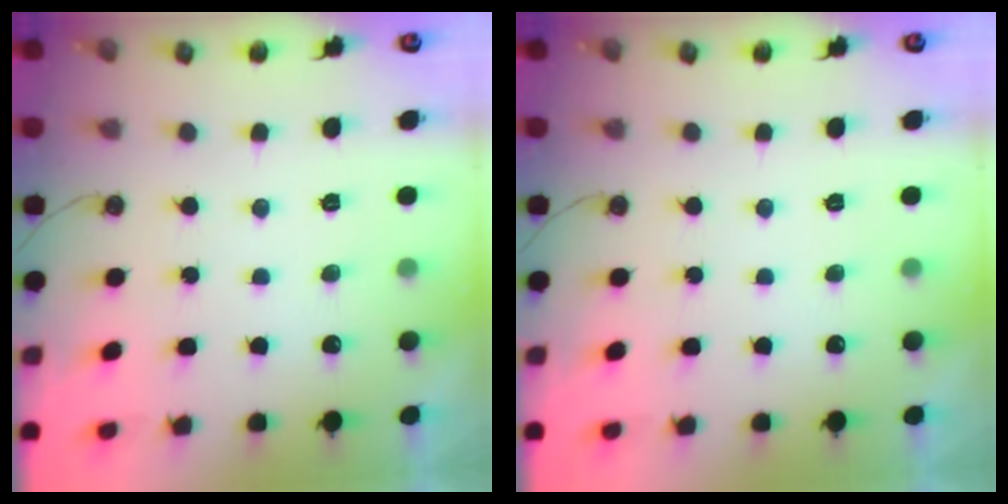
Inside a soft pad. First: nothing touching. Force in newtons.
{"total": 0.0}